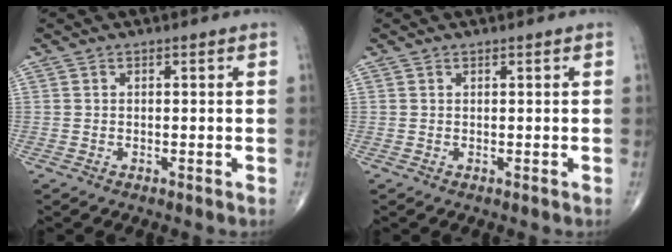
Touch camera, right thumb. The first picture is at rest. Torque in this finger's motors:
{"motor_torque": [0.00, 0.00, 0.00, 0.00, 0.01]}